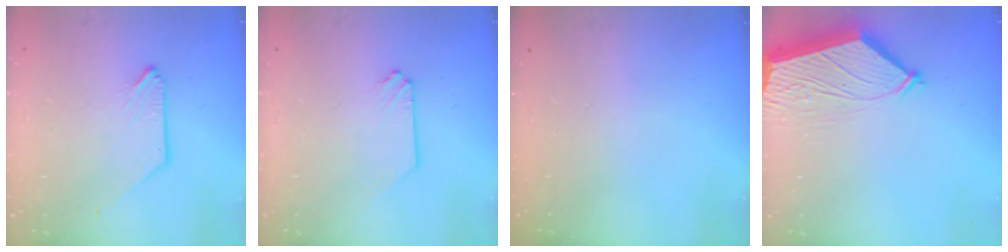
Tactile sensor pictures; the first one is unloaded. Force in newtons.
{"total": 0.0}
{"total": 0.0}
{"total": 7.1, "press": 7.1, "slide": 0.8}